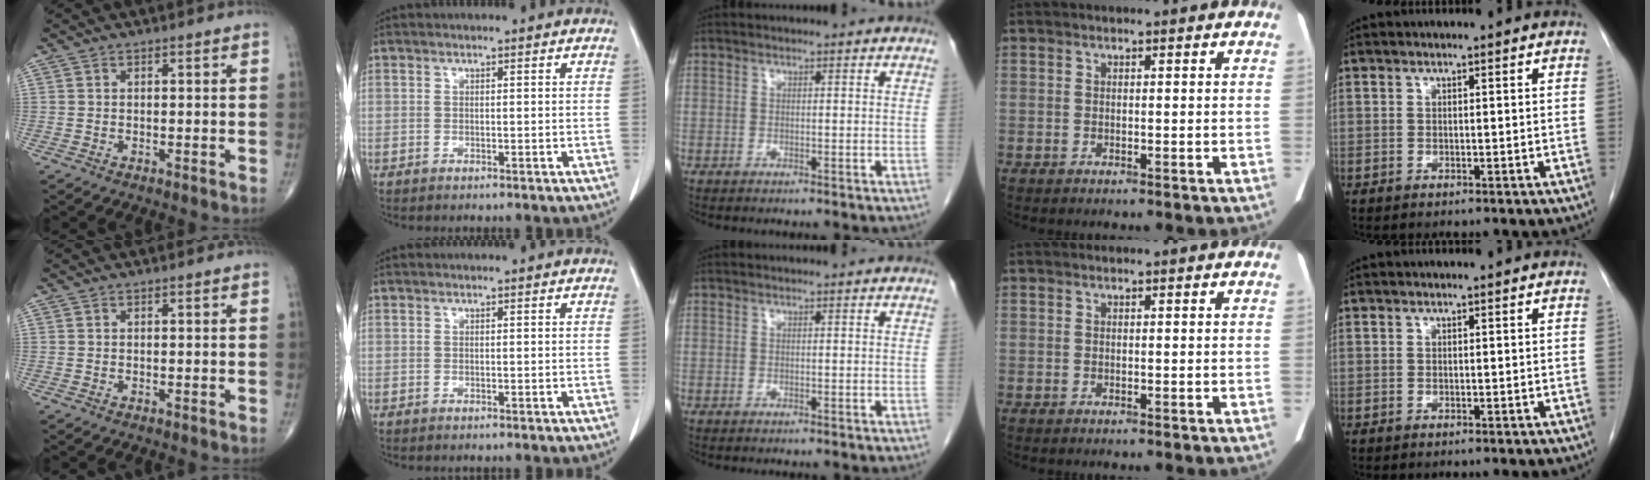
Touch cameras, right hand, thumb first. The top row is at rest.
{}